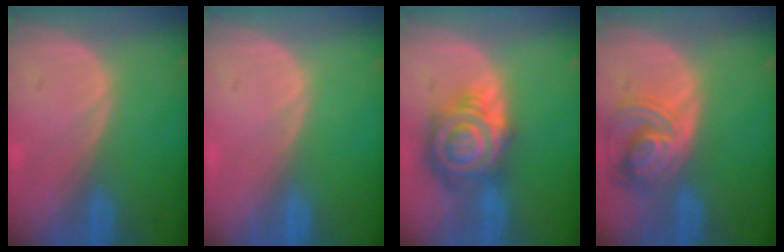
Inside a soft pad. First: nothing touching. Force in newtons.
{"total": 0.0}
{"total": 9.2, "press": 9.2, "slide": 0.6}
{"total": 7.7, "press": 6.9, "slide": 3.4}